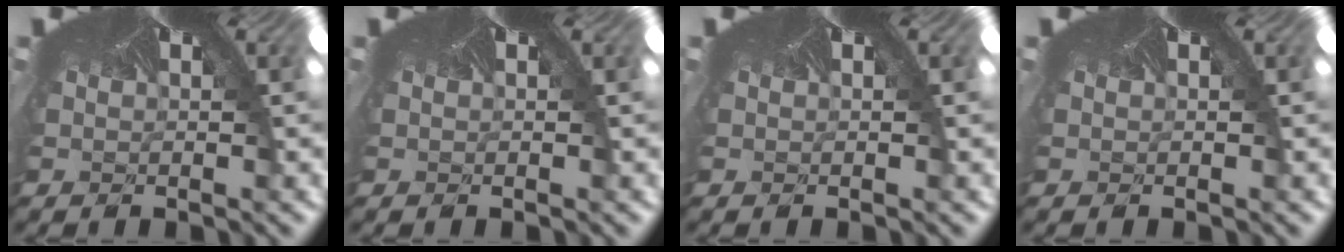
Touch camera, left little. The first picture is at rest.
{"total": 0.0}
{"total": 0.0}
{"total": 0.0}